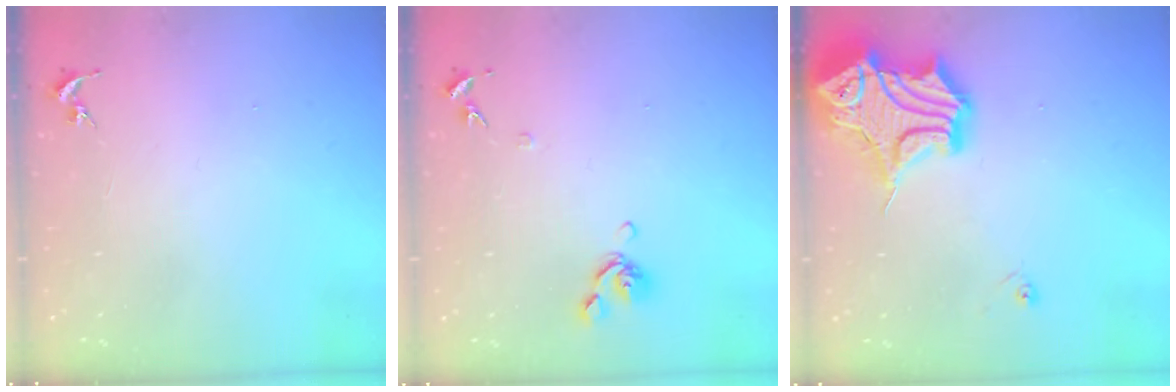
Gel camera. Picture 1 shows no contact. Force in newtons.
{"total": 8.0, "press": 7.9, "slide": 1.4}
{"total": 20.1, "press": 20.0, "slide": 2.2}